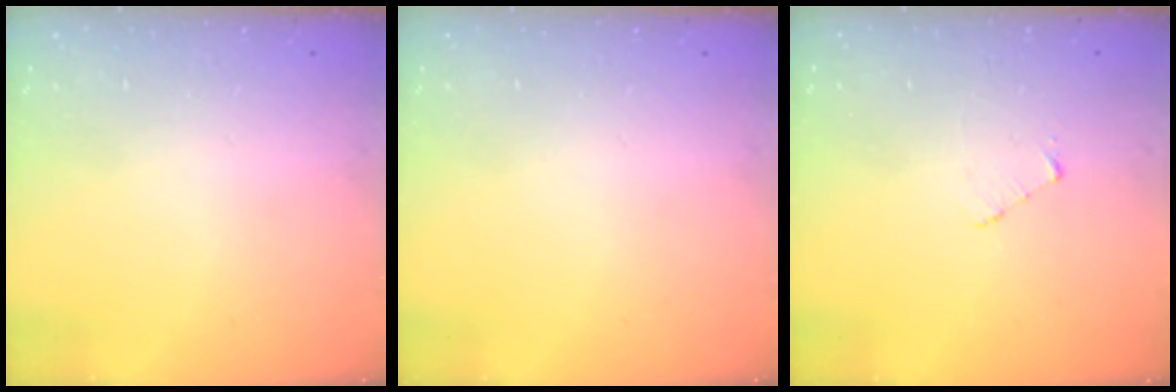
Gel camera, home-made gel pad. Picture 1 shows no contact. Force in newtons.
{"total": 0.0}
{"total": 2.6, "press": 2.6, "slide": 0.3}